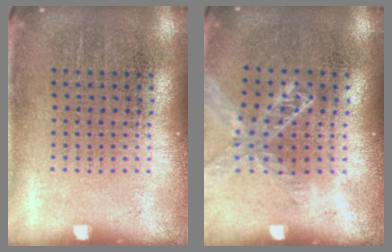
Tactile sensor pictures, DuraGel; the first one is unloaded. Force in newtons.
{"total": 1.3, "press": 1.3, "slide": 0.2}